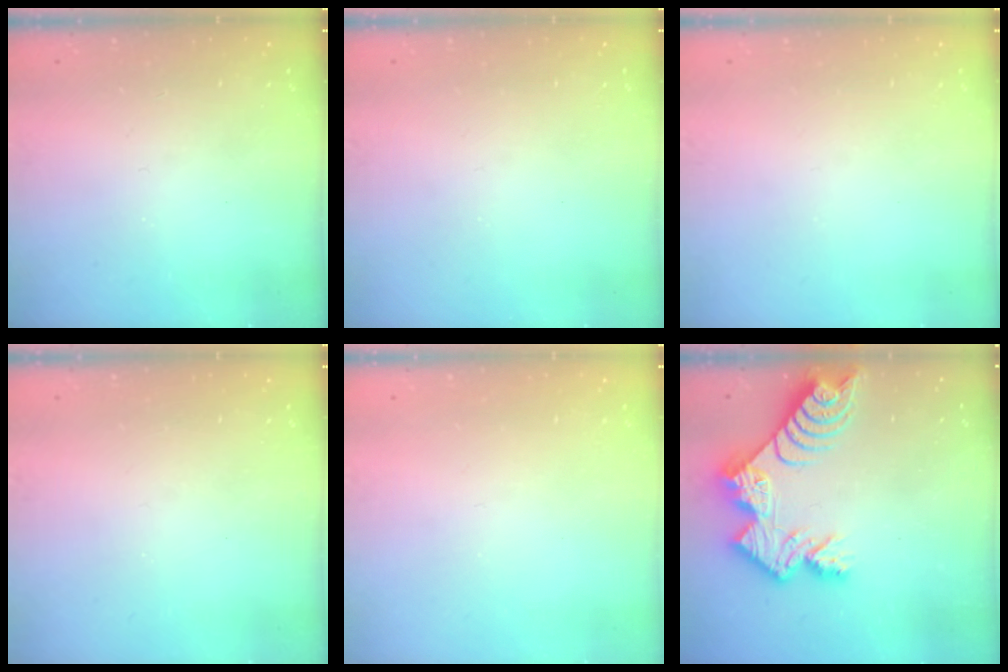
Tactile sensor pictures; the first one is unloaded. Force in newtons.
{"total": 0.0}
{"total": 0.0}
{"total": 0.0}
{"total": 0.0}
{"total": 13.8, "press": 13.8, "slide": 1.1}